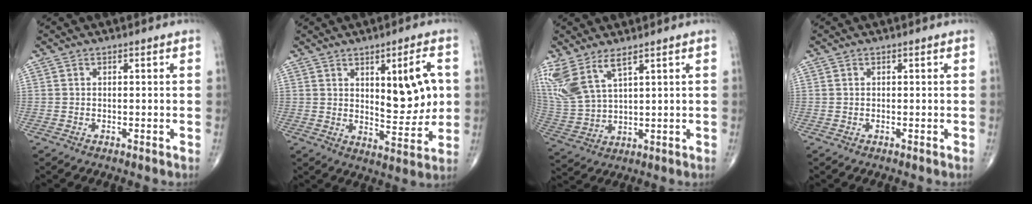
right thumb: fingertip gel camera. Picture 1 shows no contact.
{"total": 11.6, "force": [2.5, 4.2, 10.5], "torque": [-0.127, -0.023, 0.044]}
{"total": 10.9, "force": [6.7, 4.0, 7.7], "torque": [-0.183, -0.025, 0.153]}
{"total": 0.0}